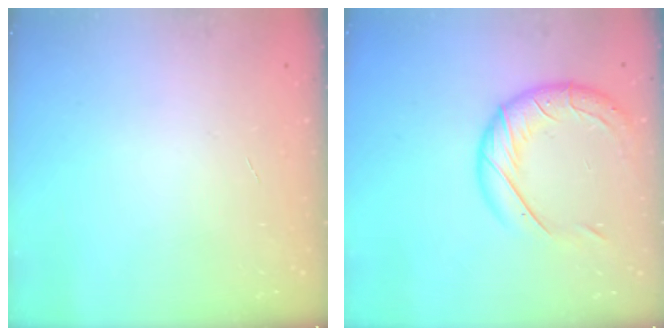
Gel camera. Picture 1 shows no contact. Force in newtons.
{"total": 16.0, "press": 15.8, "slide": 2.1}